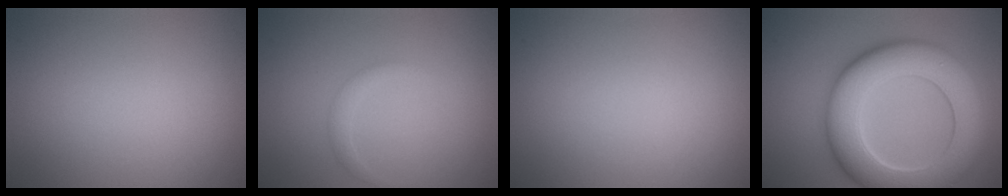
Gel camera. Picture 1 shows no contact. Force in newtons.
{"total": 1.1, "press": 1.1, "slide": 0.0}
{"total": 0.0}
{"total": 10.4, "press": 10.3, "slide": 0.7}